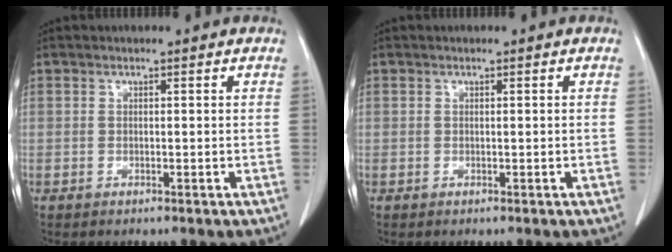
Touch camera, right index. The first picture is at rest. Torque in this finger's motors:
{"motor_torque": [-0.17, -0.10, -0.58, -0.08]}